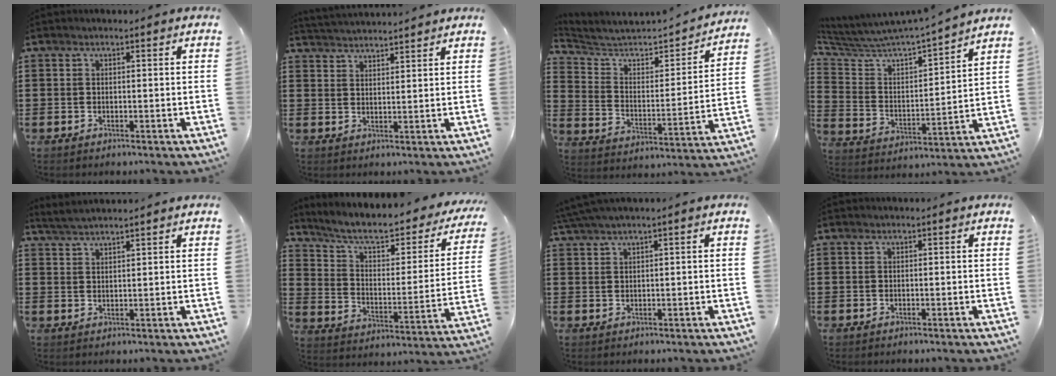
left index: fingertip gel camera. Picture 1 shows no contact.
{"total": 2.8, "force": [2.7, -0.3, -0.2], "torque": [-0.005, -0.008, 0.051]}
{"total": 4.3, "force": [3.7, 1.2, 1.7], "torque": [-0.059, -0.030, 0.053]}
{"total": 4.8, "force": [4.6, 0.5, 1.4], "torque": [-0.056, -0.051, 0.069]}
{"total": 2.3, "force": [2.2, -0.3, 0.4], "torque": [-0.014, 0.000, 0.043]}
{"total": 6.9, "force": [5.4, 1.7, 4.0], "torque": [-0.101, -0.036, 0.087]}
{"total": 2.0, "force": [1.5, -0.4, 1.3], "torque": [-0.026, 0.001, 0.028]}
{"total": 0.0}